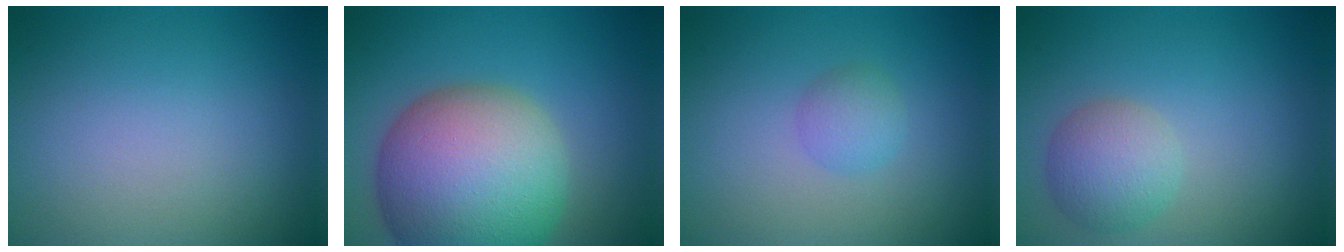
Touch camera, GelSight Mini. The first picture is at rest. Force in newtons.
{"total": 14.8, "press": 14.8, "slide": 0.9}
{"total": 1.8, "press": 1.8, "slide": 0.1}
{"total": 3.5, "press": 3.5, "slide": 0.1}